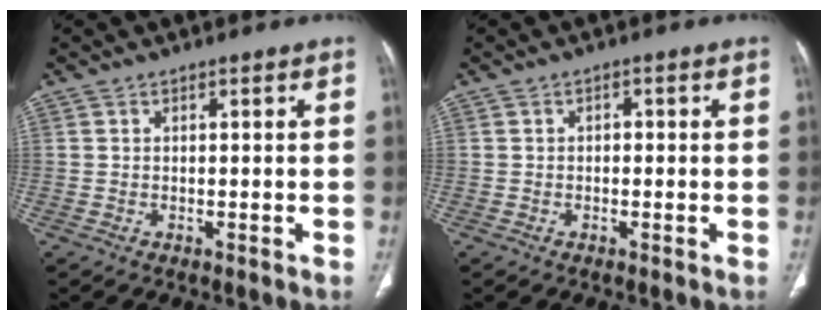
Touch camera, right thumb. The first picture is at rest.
{"total": 1.2, "force": [-0.1, 0.9, 0.8], "torque": [-0.005, 0.005, -0.005]}